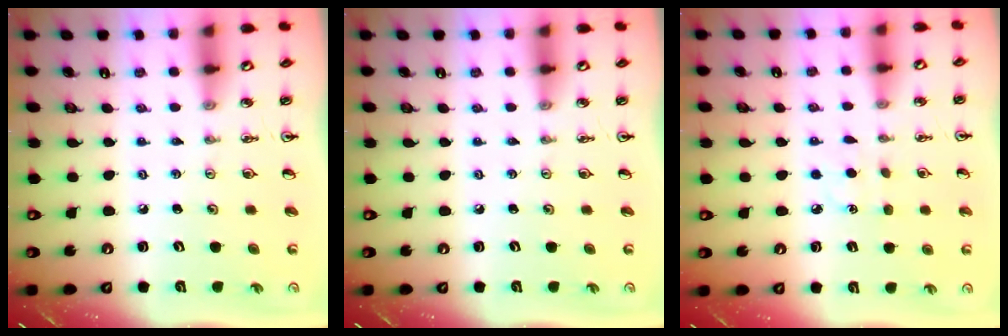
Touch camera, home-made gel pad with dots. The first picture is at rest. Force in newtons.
{"total": 0.0}
{"total": 4.0, "press": 3.9, "slide": 0.4}